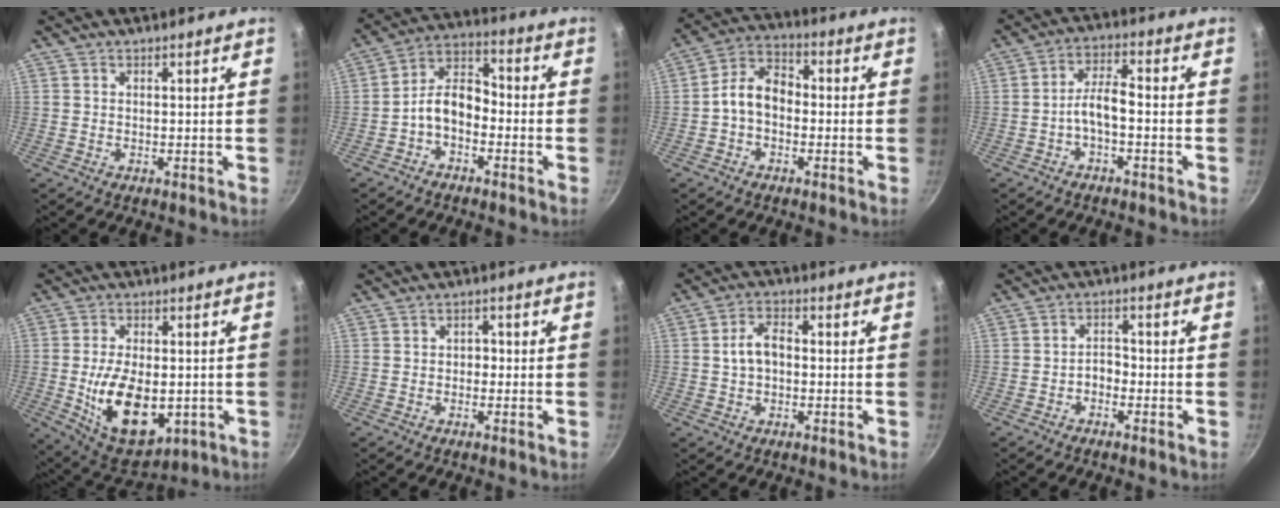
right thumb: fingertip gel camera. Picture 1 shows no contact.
{"total": 8.7, "force": [-2.6, 5.5, 6.2], "torque": [-0.098, 0.044, -0.062]}
{"total": 8.5, "force": [-1.2, 6.0, 6.0], "torque": [-0.092, 0.033, -0.037]}
{"total": 5.9, "force": [-2.1, 2.8, 4.8], "torque": [-0.081, 0.037, -0.046]}
{"total": 15.5, "force": [-2.6, 8.7, 12.6], "torque": [-0.192, -0.007, -0.020]}
{"total": 1.9, "force": [-0.3, 1.5, 1.1], "torque": [0.004, 0.008, -0.013]}
{"total": 5.5, "force": [-0.1, 3.5, 4.2], "torque": [-0.073, 0.020, -0.008]}
{"total": 3.0, "force": [-1.5, 2.0, 1.7], "torque": [-0.014, 0.018, -0.033]}